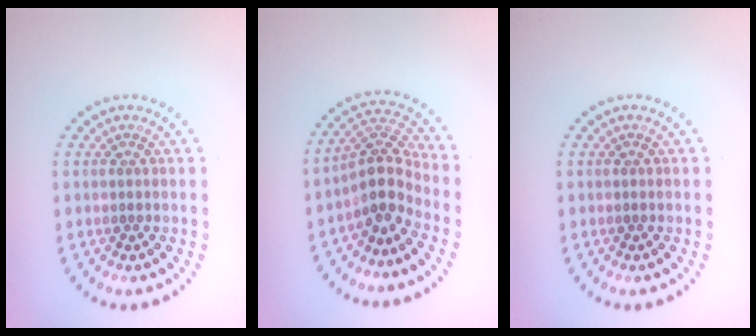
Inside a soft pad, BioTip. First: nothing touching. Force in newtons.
{"total": 3.7, "press": 2.7, "slide": 2.5}
{"total": 0.0}